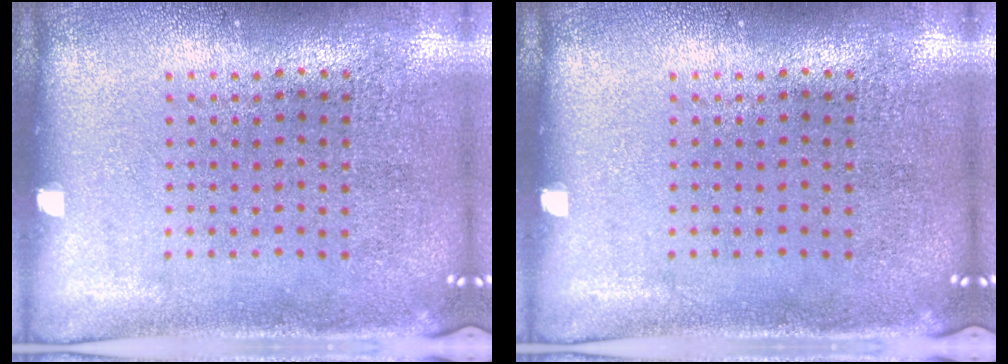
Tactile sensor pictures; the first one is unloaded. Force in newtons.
{"total": 0.0}